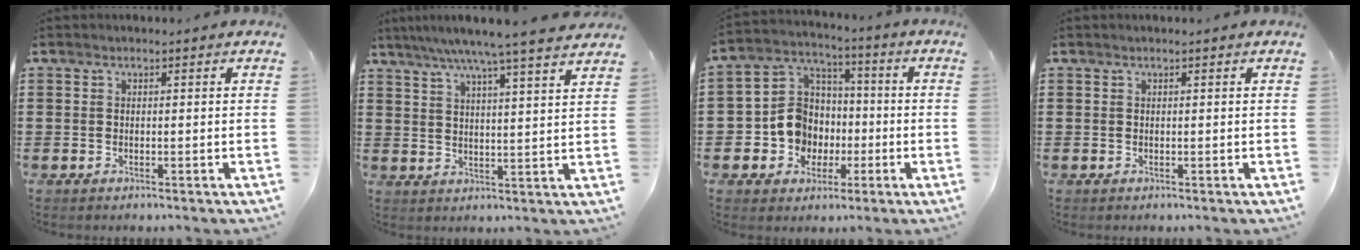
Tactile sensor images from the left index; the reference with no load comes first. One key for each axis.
{"total": 6.6, "fx": 5.6, "fy": -1.0, "fz": 3.4, "tx": -0.083, "ty": -0.025, "tz": 0.095}
{"total": 9.4, "fx": -1.7, "fy": 8.7, "fz": 3.3, "tx": -0.119, "ty": 0.005, "tz": -0.031}
{"total": 0.0}